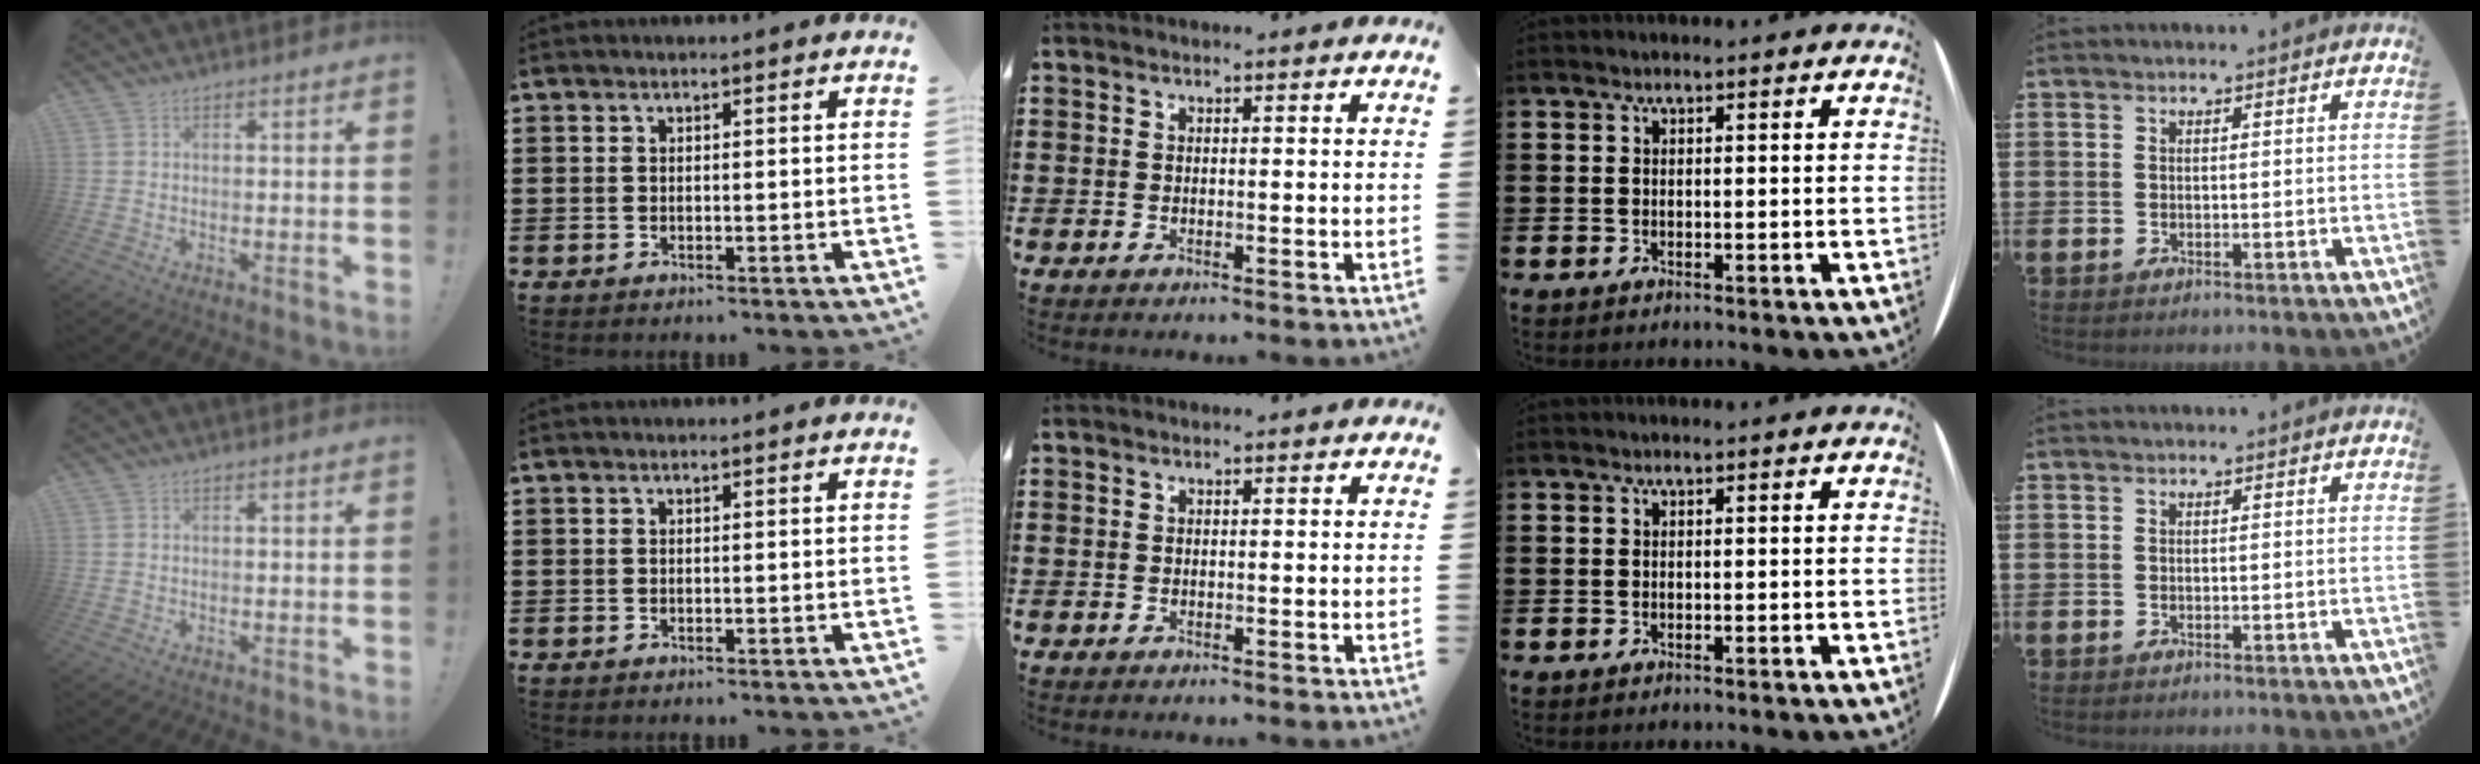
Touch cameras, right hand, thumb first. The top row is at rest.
{}